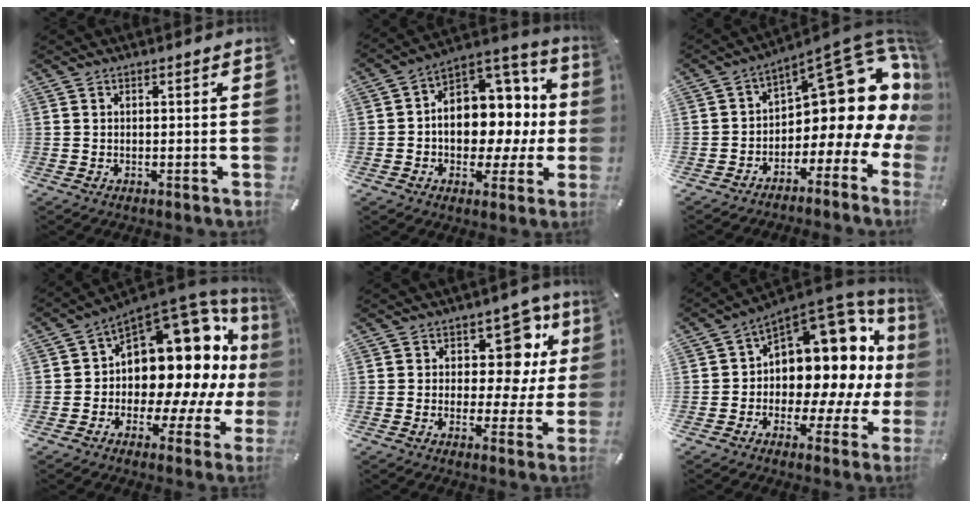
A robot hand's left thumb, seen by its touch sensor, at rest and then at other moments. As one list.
[{"total": 11.7, "force": [-0.3, 9.6, 6.6], "torque": [-0.087, -0.023, 0.004]}, {"total": 15.3, "force": [6.1, 7.9, 11.6], "torque": [-0.129, -0.072, 0.096]}, {"total": 19.2, "force": [5.2, 12.2, 13.8], "torque": [-0.190, -0.073, 0.094]}, {"total": 13.9, "force": [5.1, 8.9, 9.3], "torque": [-0.112, -0.035, 0.089]}, {"total": 14.5, "force": [5.3, 9.6, 9.5], "torque": [-0.111, -0.077, 0.089]}]